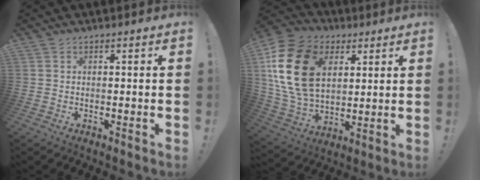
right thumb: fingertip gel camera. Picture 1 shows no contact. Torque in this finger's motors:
{"motor_torque": [1.91, 3.09, 2.11, 0.51, 0.74]}